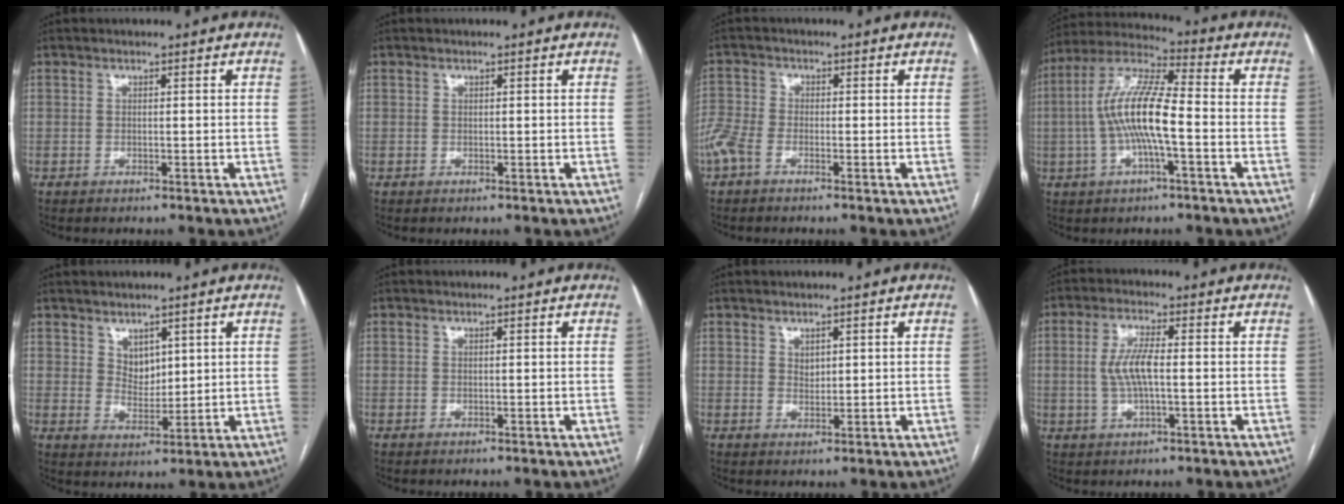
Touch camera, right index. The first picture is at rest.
{"total": 0.0}
{"total": 4.3, "force": [-2.5, 2.1, 2.9], "torque": [-0.087, 0.006, -0.056]}
{"total": 12.2, "force": [-1.7, 2.1, 11.9], "torque": [-0.243, 0.017, -0.036]}
{"total": 3.8, "force": [2.1, 2.5, 1.9], "torque": [-0.031, -0.003, 0.048]}
{"total": 0.0}
{"total": 1.4, "force": [0.8, 0.9, 0.8], "torque": [-0.011, -0.003, 0.020]}
{"total": 5.5, "force": [0.0, 1.1, 5.4], "torque": [-0.119, 0.001, -0.001]}